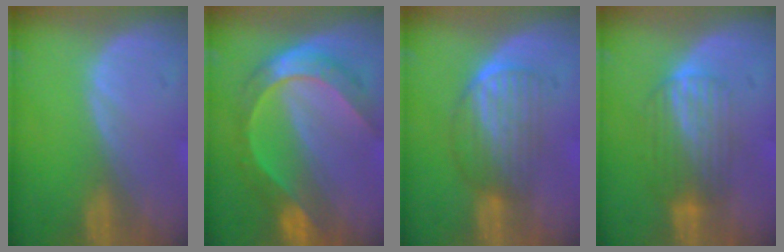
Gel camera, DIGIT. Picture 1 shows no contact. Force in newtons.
{"total": 8.5, "press": 8.5, "slide": 0.7}
{"total": 7.0, "press": 5.8, "slide": 3.8}
{"total": 6.8, "press": 6.1, "slide": 3.2}